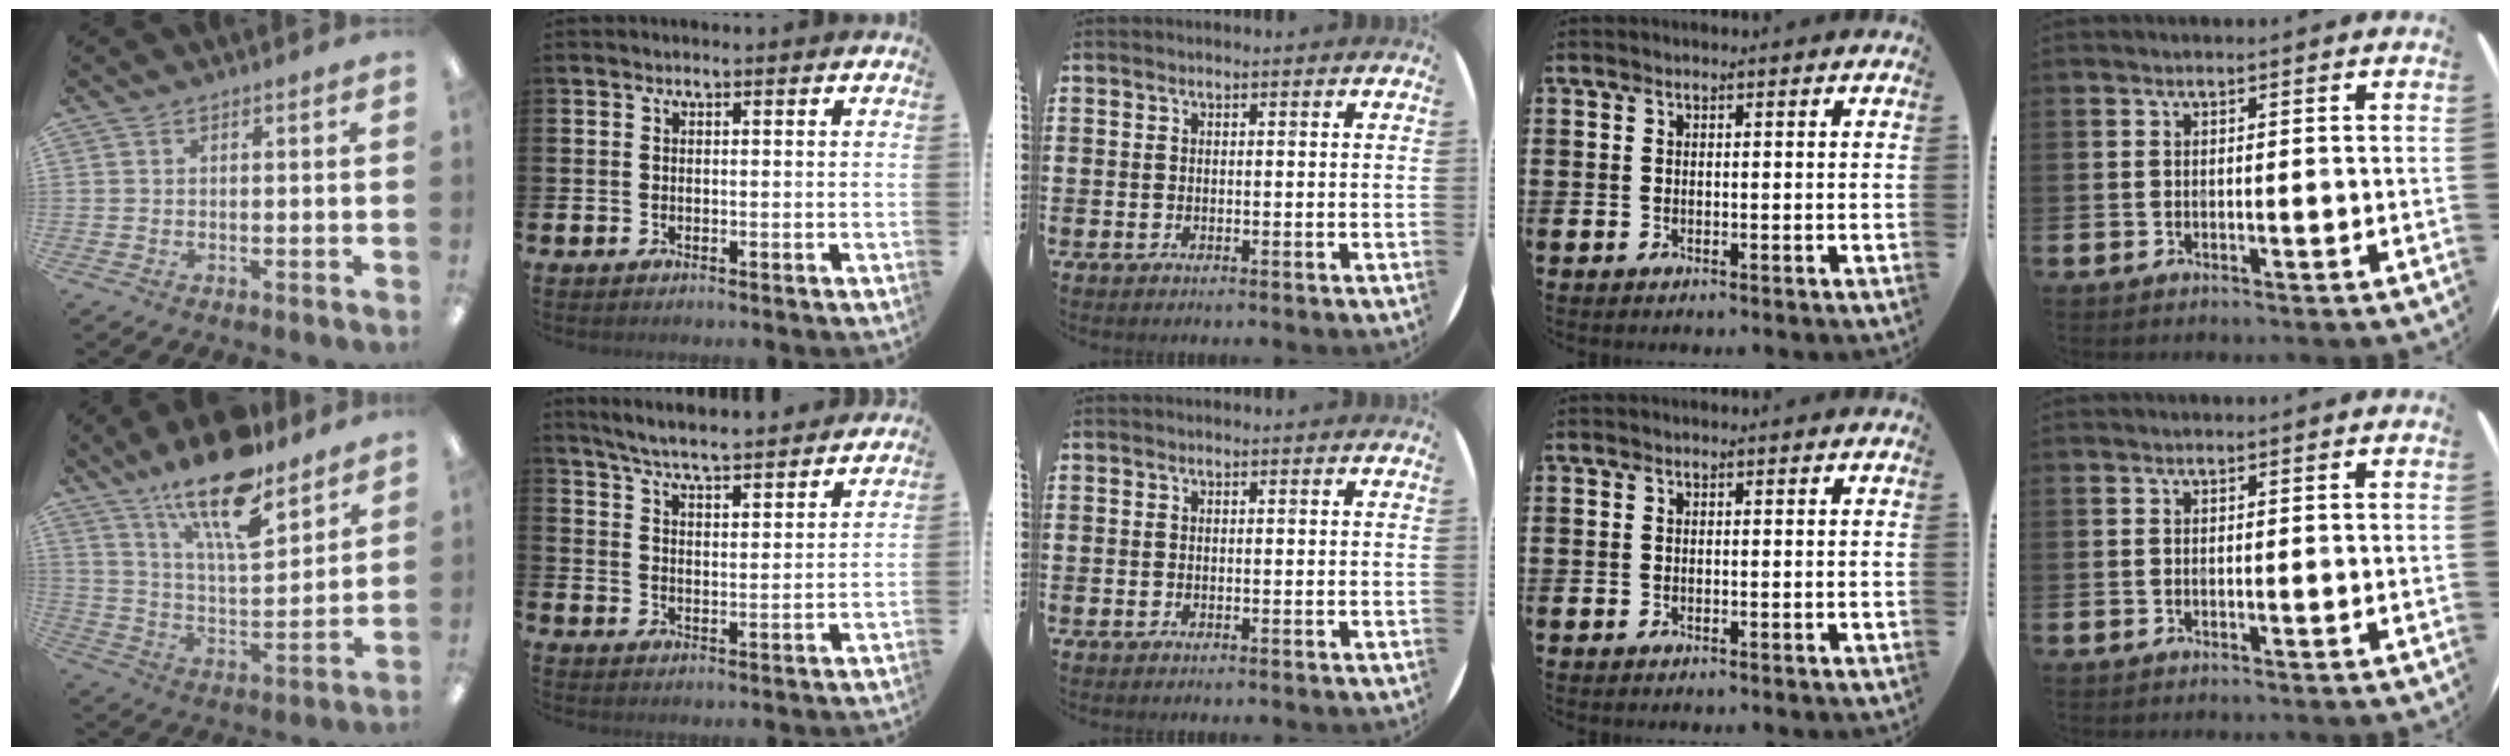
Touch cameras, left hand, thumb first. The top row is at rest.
{"thumb": {"total": 18.9, "force": [13.8, 5.6, 11.6], "torque": [-0.198, -0.081, 0.231]}, "index": {"total": 6.3, "force": [6.1, 0.1, 1.5], "torque": [-0.057, -0.042, 0.106]}}